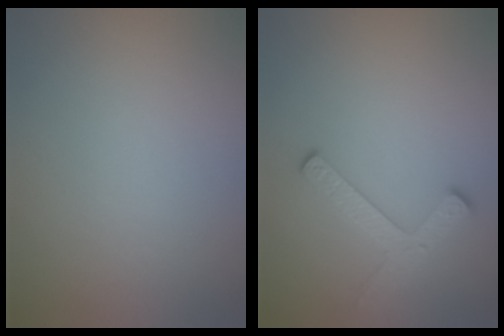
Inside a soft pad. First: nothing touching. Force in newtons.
{"total": 2.5, "press": 2.4, "slide": 0.5}